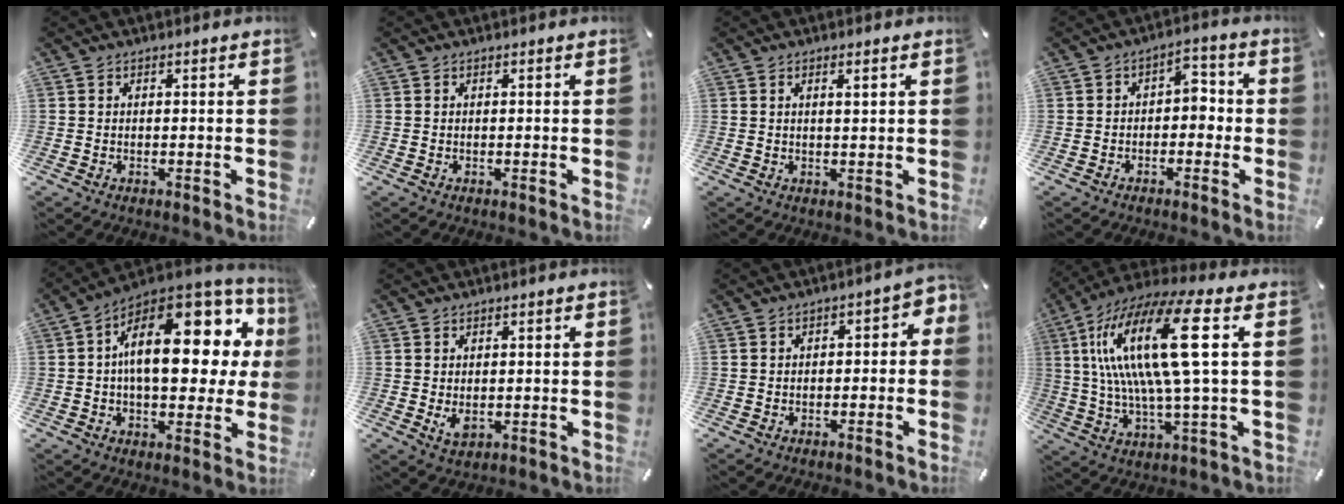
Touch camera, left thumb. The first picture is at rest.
{"total": 0.0}
{"total": 2.0, "force": [0.7, 0.1, 1.8], "torque": [-0.037, -0.001, 0.011]}
{"total": 4.0, "force": [-1.8, 2.8, 2.3], "torque": [-0.037, 0.014, -0.039]}
{"total": 23.0, "force": [5.6, 12.4, 18.6], "torque": [-0.268, -0.045, 0.094]}
{"total": 3.0, "force": [-0.6, 2.0, 2.2], "torque": [-0.046, -0.006, -0.014]}
{"total": 3.4, "force": [-1.6, 1.9, 2.3], "torque": [-0.036, 0.011, -0.034]}
{"total": 21.0, "force": [4.4, 4.6, 20.1], "torque": [-0.430, -0.015, 0.051]}